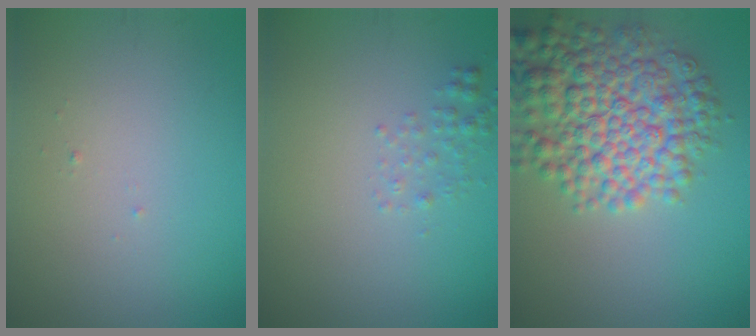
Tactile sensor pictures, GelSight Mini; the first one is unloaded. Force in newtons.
{"total": 1.3, "press": 1.3, "slide": 0.1}
{"total": 8.7, "press": 8.7, "slide": 0.2}